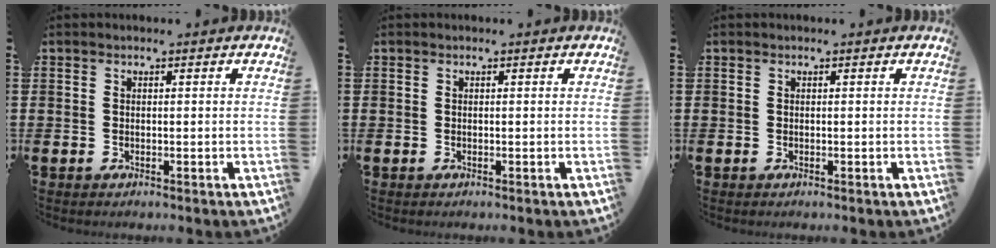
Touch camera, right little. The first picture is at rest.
{"total": 0.0}
{"total": 0.0}